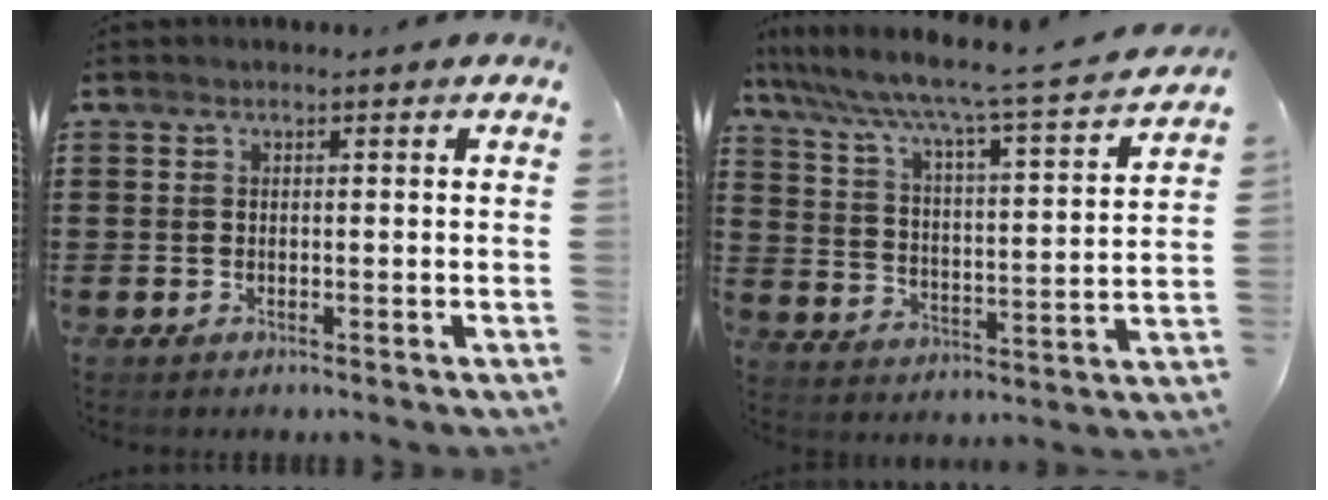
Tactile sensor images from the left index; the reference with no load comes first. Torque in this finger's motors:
{"motor_torque": [2.14, 0.00, 0.40, 0.21]}